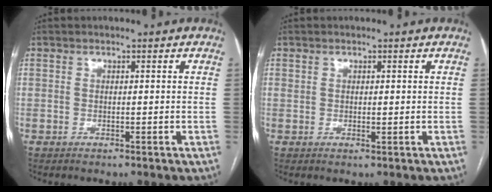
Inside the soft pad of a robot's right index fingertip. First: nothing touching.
{"total": 0.8, "force": [0.3, 0.5, 0.6], "torque": [-0.014, 0.000, 0.007]}